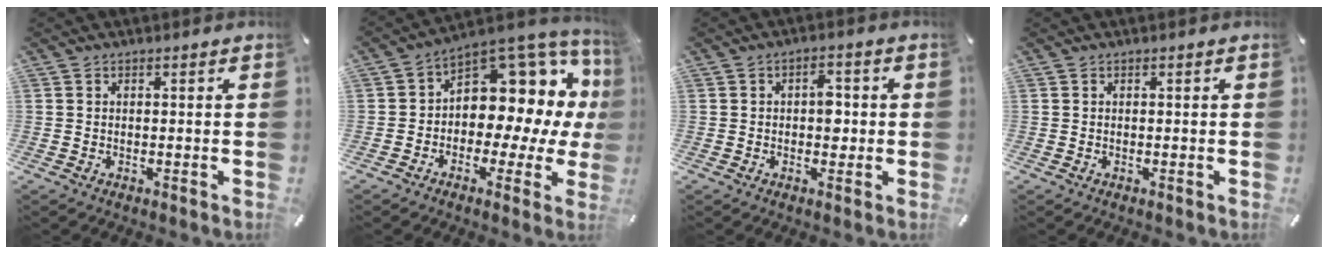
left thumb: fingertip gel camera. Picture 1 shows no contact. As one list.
[{"total": 10.9, "force": [4.0, 7.8, 6.5], "torque": [-0.076, -0.069, 0.066]}, {"total": 4.3, "force": [0.1, 2.8, 3.3], "torque": [-0.033, -0.002, -0.008]}, {"total": 0.0}]